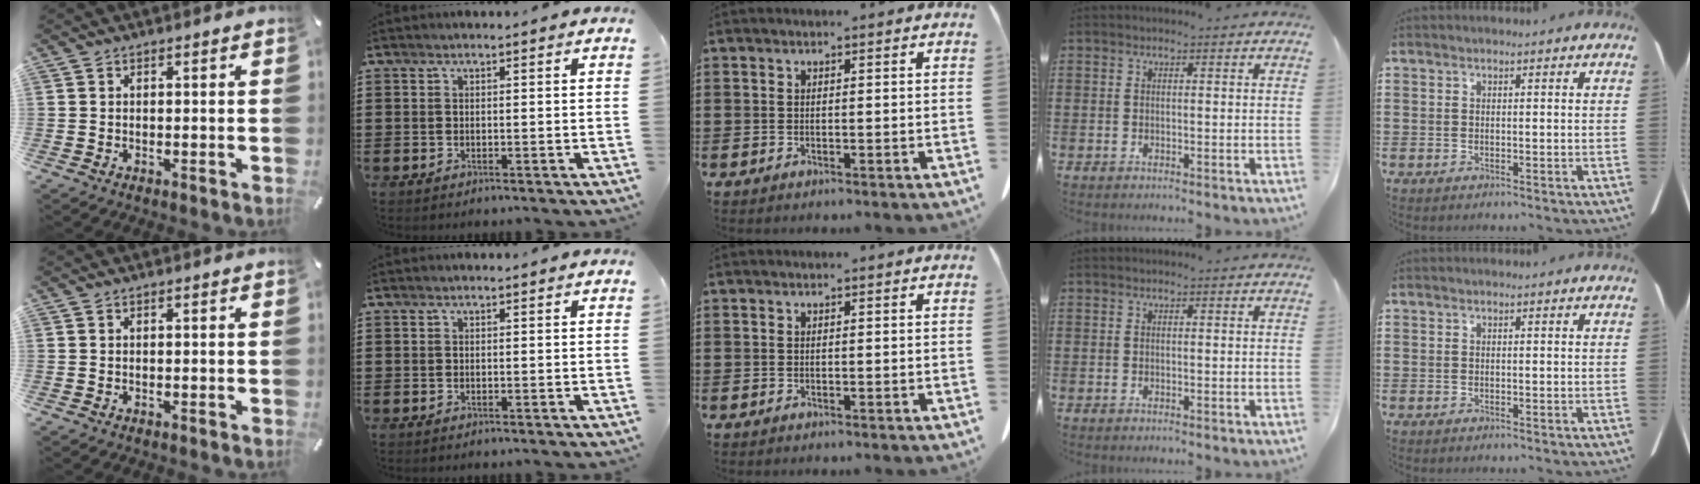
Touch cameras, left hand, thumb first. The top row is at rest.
{}